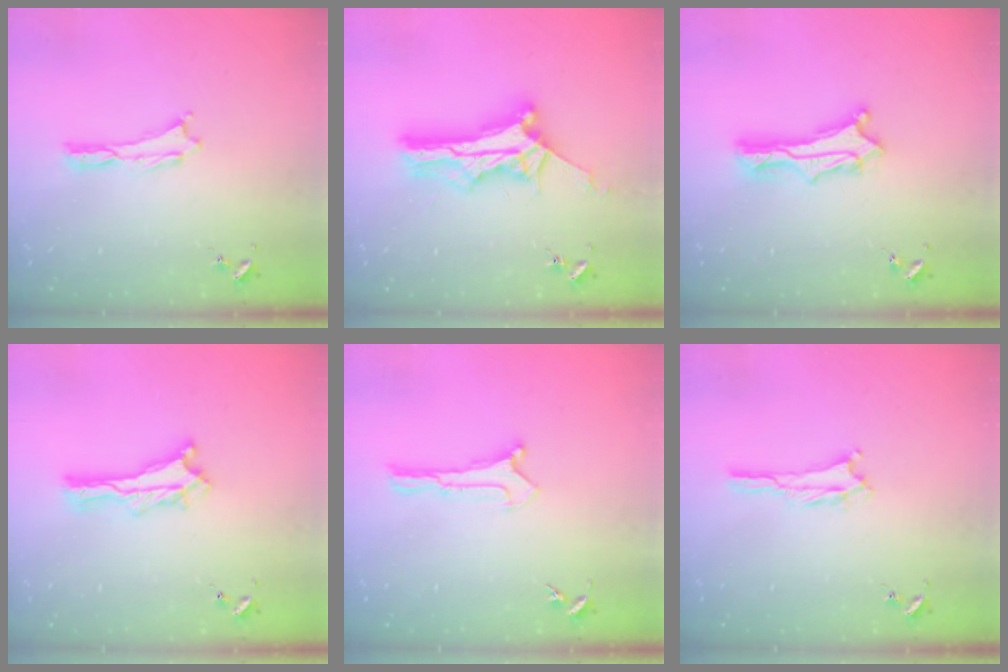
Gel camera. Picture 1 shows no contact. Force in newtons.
{"total": 9.2, "press": 9.2, "slide": 0.4}
{"total": 4.7, "press": 4.6, "slide": 0.3}
{"total": 1.2, "press": 1.2, "slide": 0.2}
{"total": 0.0}
{"total": 2.1, "press": 2.1, "slide": 0.3}